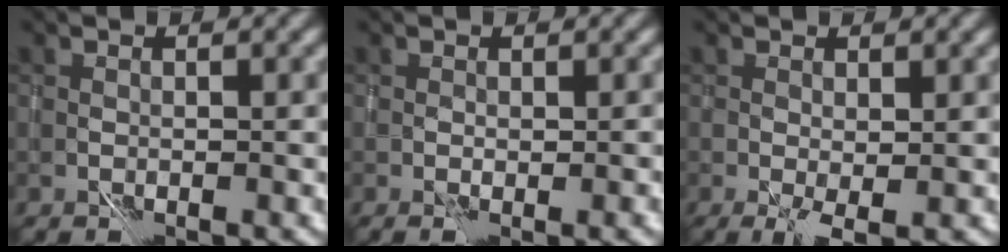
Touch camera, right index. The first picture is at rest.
{"total": 1.8, "force": [-0.2, 0.6, 1.7], "torque": [-0.024, -0.004, 0.008]}
{"total": 1.6, "force": [0.6, 0.2, 1.5], "torque": [-0.031, 0.000, 0.011]}